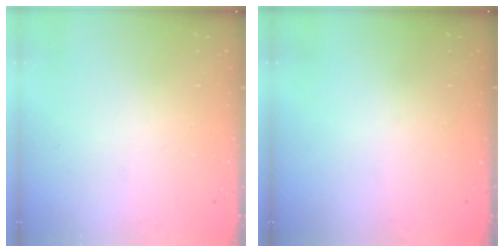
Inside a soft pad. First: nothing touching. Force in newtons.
{"total": 0.0}